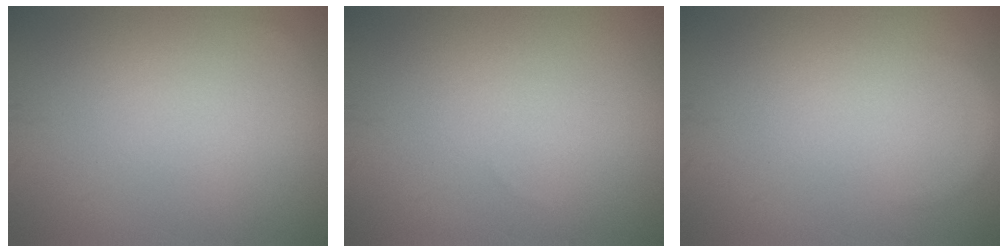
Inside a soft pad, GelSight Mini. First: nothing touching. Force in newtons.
{"total": 0.0}
{"total": 0.8, "press": 0.8, "slide": 0.1}